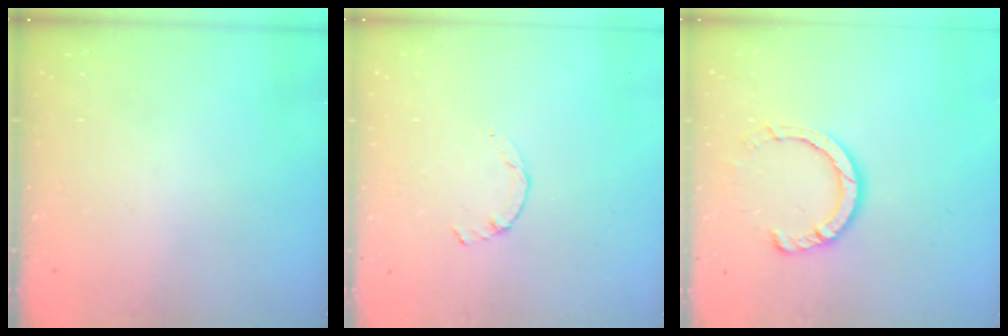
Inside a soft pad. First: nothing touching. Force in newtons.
{"total": 0.8, "press": 0.7, "slide": 0.2}
{"total": 8.0, "press": 8.0, "slide": 0.8}